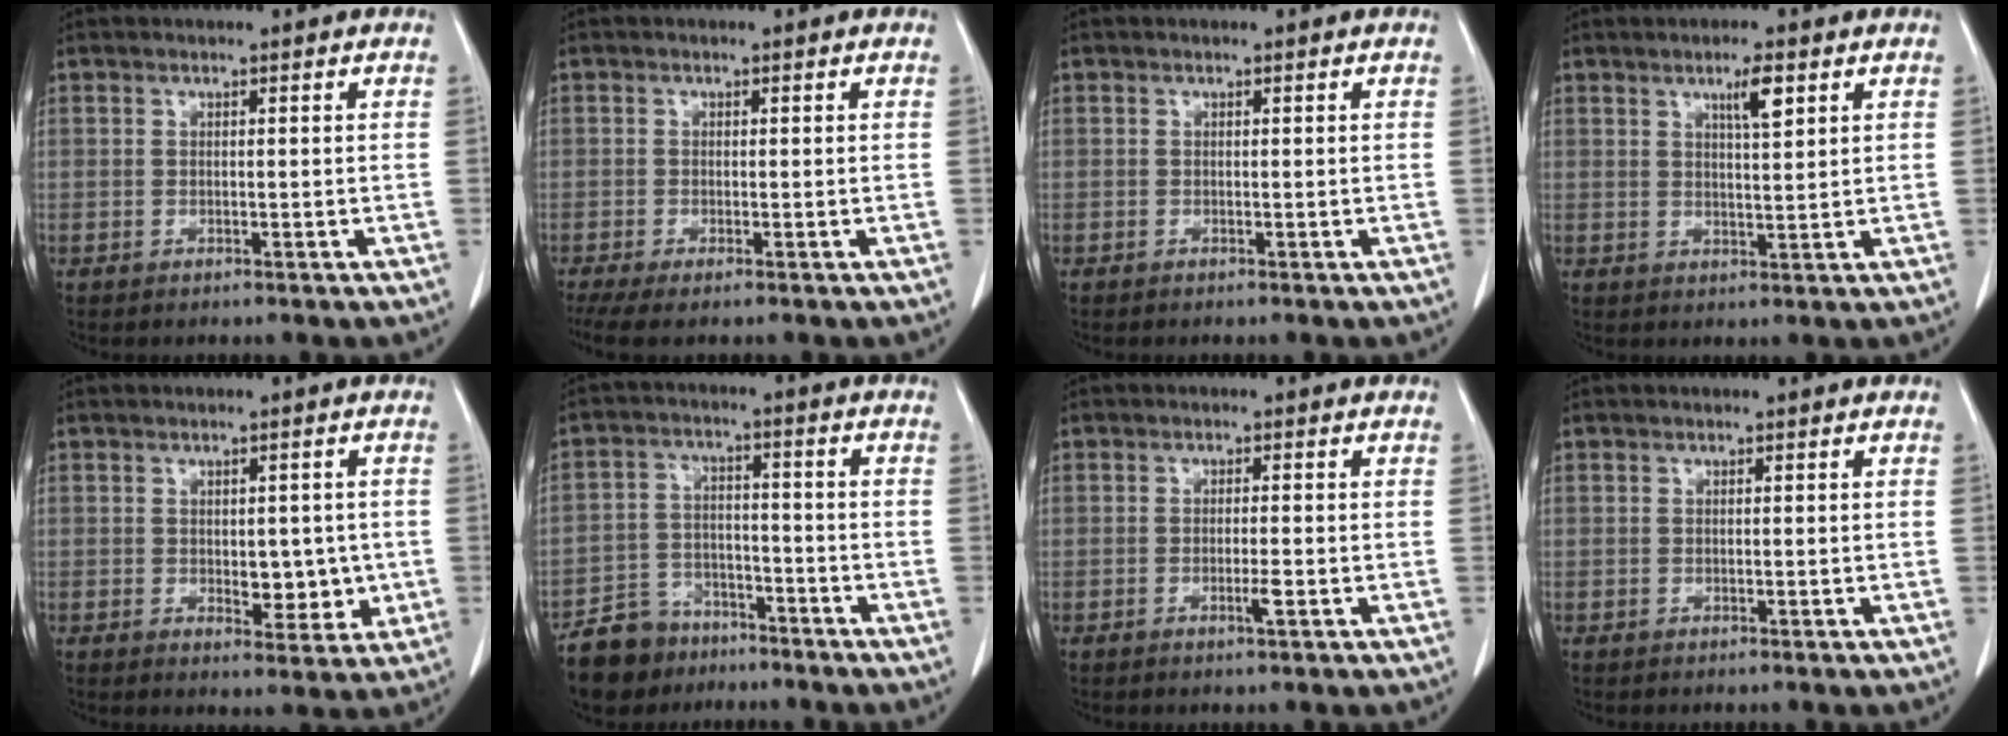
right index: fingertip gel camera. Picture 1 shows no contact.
{"total": 4.3, "force": [-3.0, 0.7, 3.0], "torque": [-0.054, -0.006, -0.051]}
{"total": 0.0}
{"total": 4.0, "force": [2.2, 0.5, 3.3], "torque": [-0.056, -0.002, 0.037]}
{"total": 5.4, "force": [-0.4, 2.9, 4.6], "torque": [-0.052, -0.004, 0.004]}
{"total": 8.6, "force": [-6.7, 5.1, 1.5], "torque": [-0.037, 0.007, -0.119]}
{"total": 2.0, "force": [-0.8, -0.1, 1.9], "torque": [-0.036, -0.004, -0.014]}
{"total": 0.0}